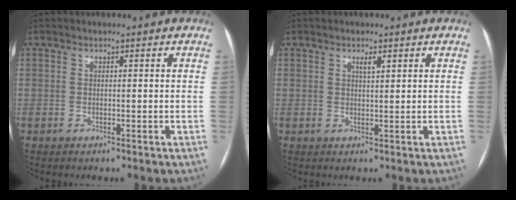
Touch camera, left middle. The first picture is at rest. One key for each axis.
{"total": 1.5, "fx": 0.9, "fy": 0.3, "fz": 1.2, "tx": -0.023, "ty": 0.001, "tz": 0.015}